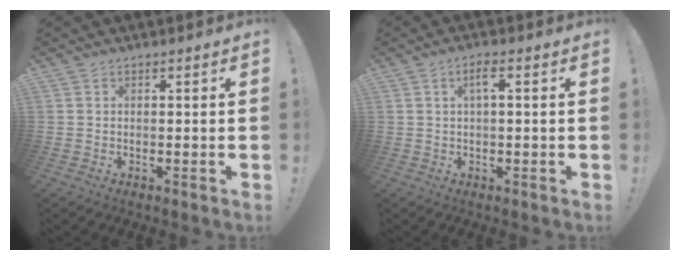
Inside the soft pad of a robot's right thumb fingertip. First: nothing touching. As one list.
[{"total": 3.3, "force": [0.7, 0.8, 3.2], "torque": [-0.064, 0.008, 0.007]}]